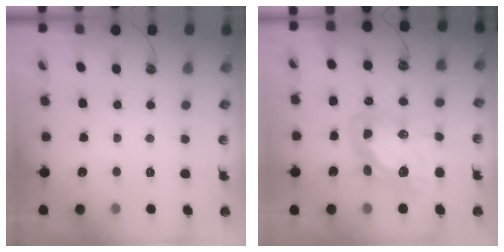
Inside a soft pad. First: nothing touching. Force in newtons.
{"total": 15.1, "press": 15.0, "slide": 1.4}